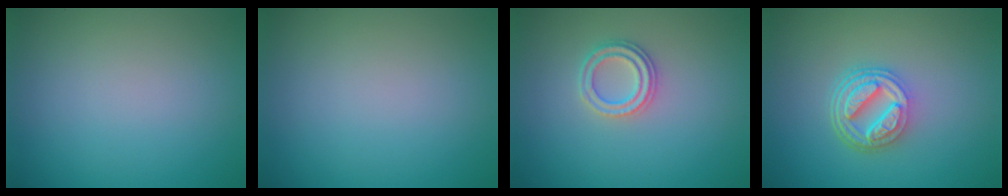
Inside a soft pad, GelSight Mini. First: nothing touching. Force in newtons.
{"total": 0.0}
{"total": 2.2, "press": 2.1, "slide": 0.6}
{"total": 5.2, "press": 3.9, "slide": 3.4}